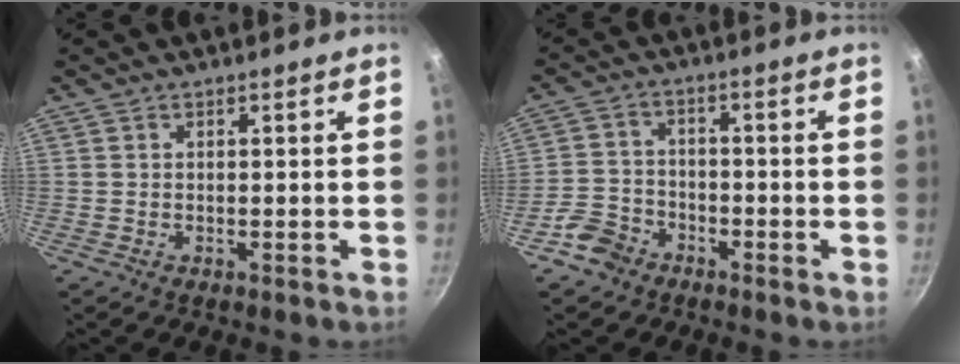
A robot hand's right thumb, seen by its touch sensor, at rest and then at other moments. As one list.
[{"total": 5.9, "force": [-3.9, 4.1, 1.6], "torque": [-0.020, 0.038, -0.080]}]